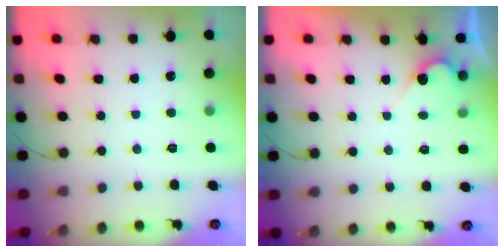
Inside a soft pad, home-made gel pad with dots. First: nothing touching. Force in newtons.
{"total": 2.7, "press": 2.7, "slide": 0.2}